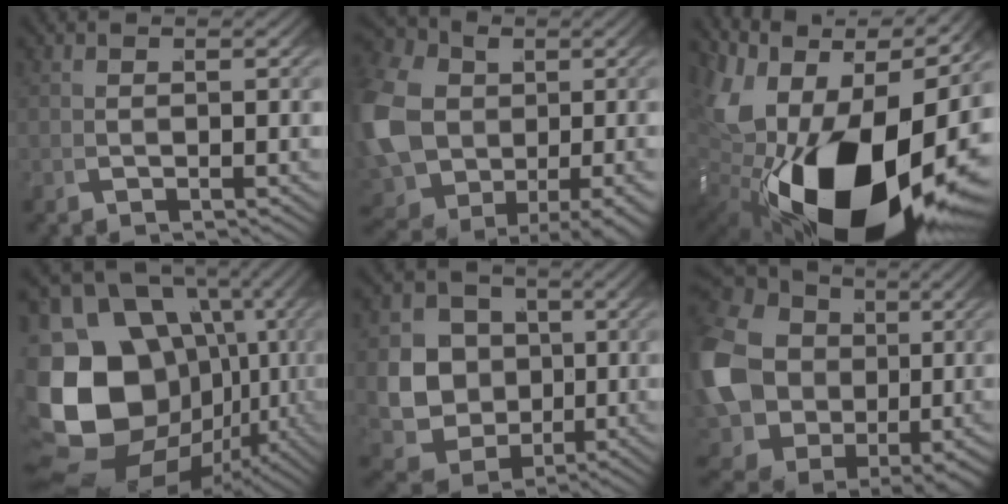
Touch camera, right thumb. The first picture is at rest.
{"total": 12.5, "force": [0.2, 9.7, 8.0], "torque": [-0.214, -0.064, 0.040]}
{"total": 24.0, "force": [-2.9, 15.0, 18.6], "torque": [-0.365, -0.089, -0.001]}
{"total": 22.3, "force": [-2.3, 17.4, 13.8], "torque": [-0.288, -0.087, -0.004]}
{"total": 12.9, "force": [-0.8, 11.1, 6.4], "torque": [-0.155, -0.060, 0.002]}
{"total": 17.5, "force": [1.7, 14.3, 10.0], "torque": [-0.266, -0.067, 0.052]}